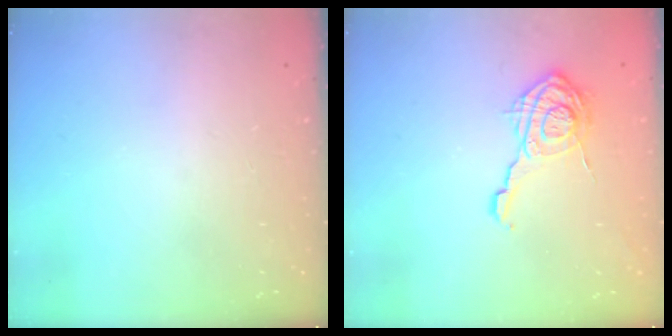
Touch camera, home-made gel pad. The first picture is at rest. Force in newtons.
{"total": 14.5, "press": 14.5, "slide": 0.4}